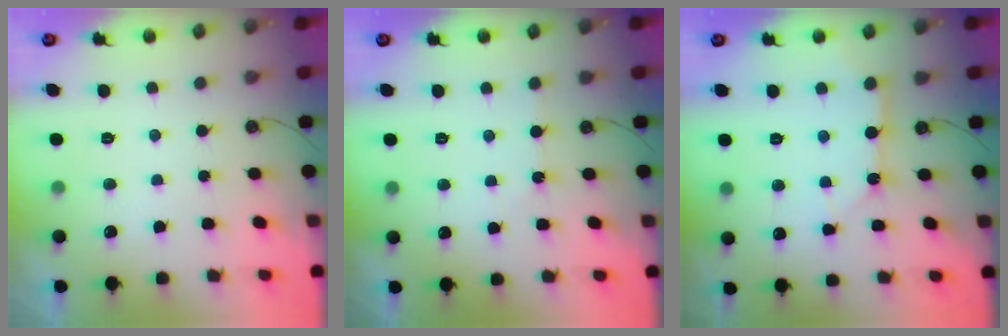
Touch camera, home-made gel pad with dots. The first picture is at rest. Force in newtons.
{"total": 2.5, "press": 2.5, "slide": 0.5}
{"total": 6.1, "press": 6.0, "slide": 0.6}